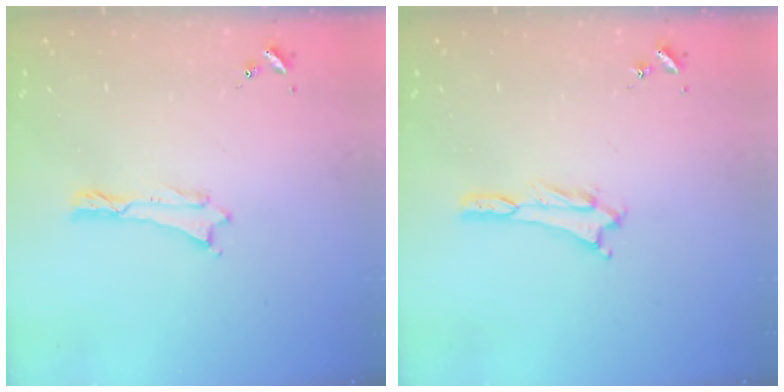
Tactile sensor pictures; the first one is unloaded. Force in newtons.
{"total": 0.7, "press": 0.7, "slide": 0.2}